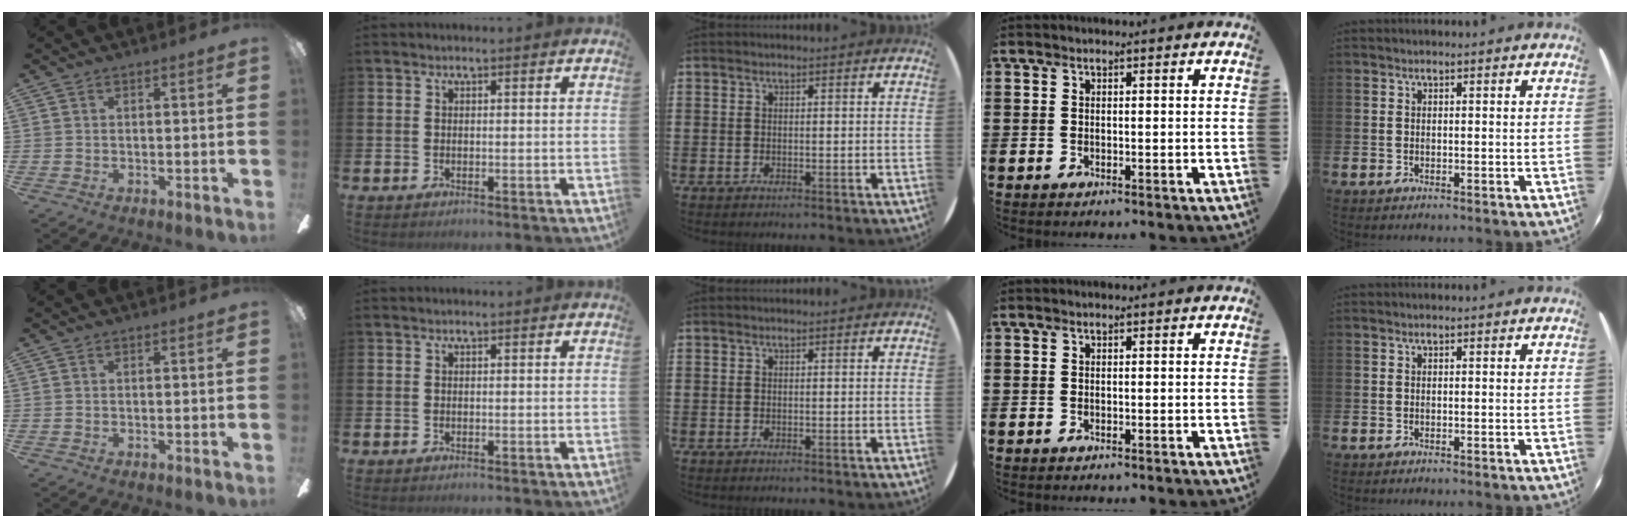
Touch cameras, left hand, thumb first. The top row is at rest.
{}